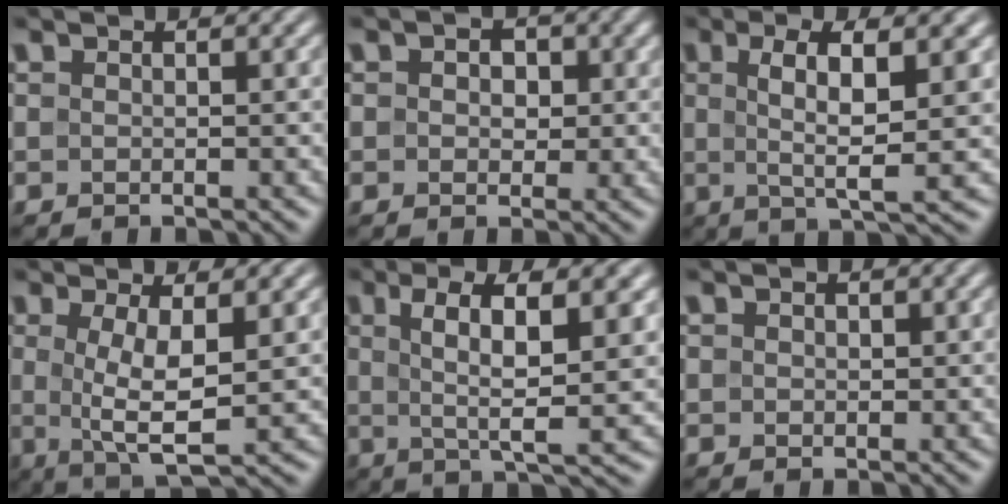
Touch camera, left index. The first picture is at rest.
{"total": 2.9, "force": [0.8, 2.2, 1.8], "torque": [-0.012, 0.010, -0.010]}
{"total": 6.1, "force": [1.1, 1.4, 5.8], "torque": [-0.095, 0.000, 0.018]}
{"total": 5.0, "force": [0.5, 1.3, 4.8], "torque": [-0.087, -0.006, 0.012]}
{"total": 7.1, "force": [1.8, 1.8, 6.6], "torque": [-0.108, 0.000, 0.029]}
{"total": 0.7, "force": [0.3, 0.7, 0.2], "torque": [-0.001, -0.002, 0.003]}